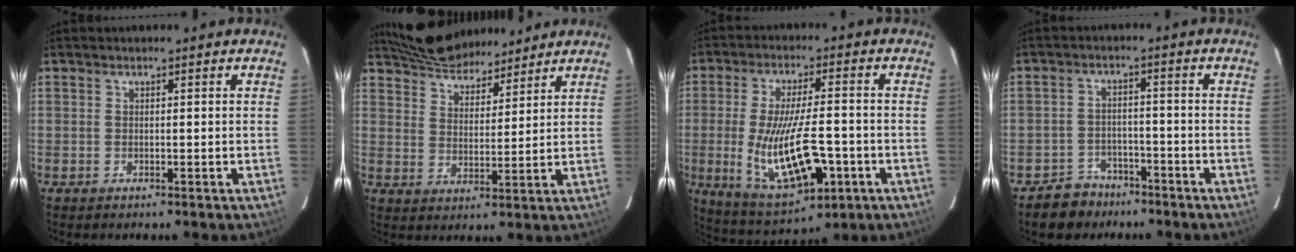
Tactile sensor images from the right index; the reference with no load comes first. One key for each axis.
{"total": 12.7, "fx": 11.4, "fy": 3.5, "fz": 4.5, "tx": -0.091, "ty": 0.029, "tz": 0.183}
{"total": 17.3, "fx": -4.8, "fy": 6.0, "fz": 15.5, "tx": -0.305, "ty": -0.034, "tz": -0.062}
{"total": 6.0, "fx": -4.8, "fy": 3.5, "fz": 0.6, "tx": -0.029, "ty": 0.021, "tz": -0.072}